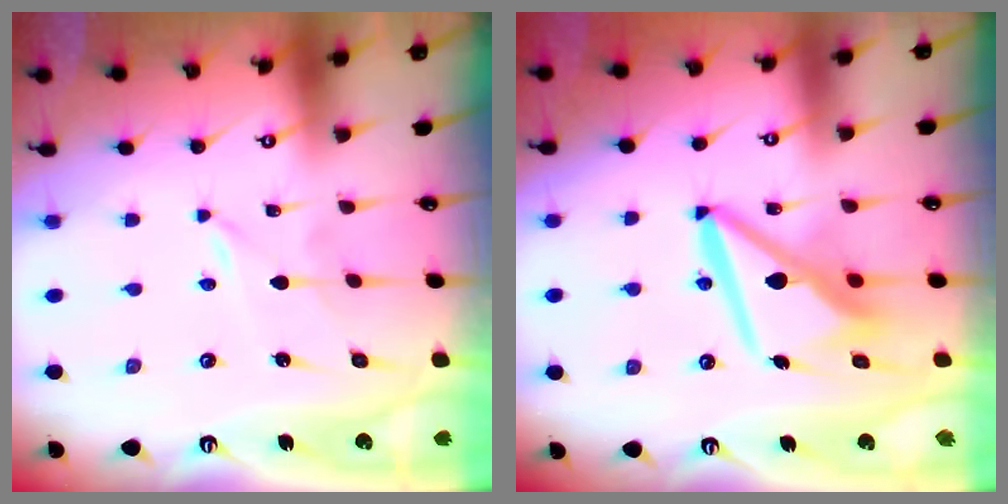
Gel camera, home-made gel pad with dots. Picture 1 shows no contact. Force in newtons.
{"total": 12.2, "press": 12.1, "slide": 1.5}